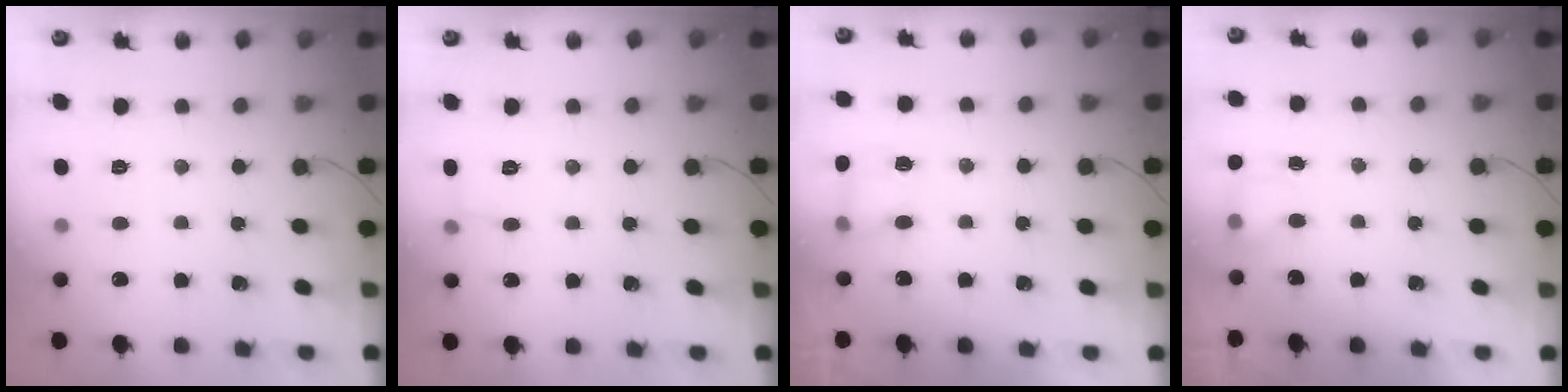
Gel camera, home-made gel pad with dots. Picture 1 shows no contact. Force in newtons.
{"total": 6.2, "press": 5.9, "slide": 1.9}
{"total": 4.3, "press": 4.3, "slide": 0.6}
{"total": 4.2, "press": 4.0, "slide": 1.0}